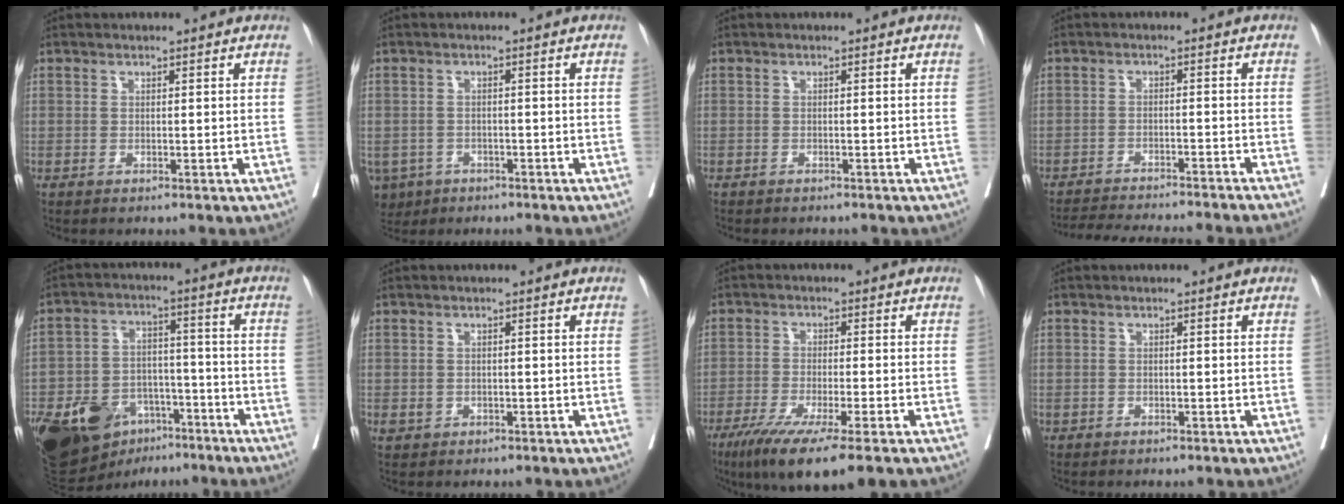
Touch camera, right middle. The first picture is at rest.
{"total": 6.5, "force": [-3.7, 5.0, 1.6], "torque": [-0.040, 0.001, -0.057]}
{"total": 2.9, "force": [-2.6, 0.8, 1.1], "torque": [-0.016, -0.005, -0.032]}
{"total": 13.1, "force": [-12.2, -0.4, 4.8], "torque": [-0.057, -0.015, -0.172]}
{"total": 21.2, "force": [-11.8, 13.4, 11.4], "torque": [-0.272, 0.014, -0.185]}
{"total": 1.4, "force": [-0.3, 1.3, 0.6], "torque": [-0.010, 0.002, 0.002]}
{"total": 10.6, "force": [-7.0, 0.3, 8.0], "torque": [-0.128, -0.027, -0.110]}
{"total": 0.0}